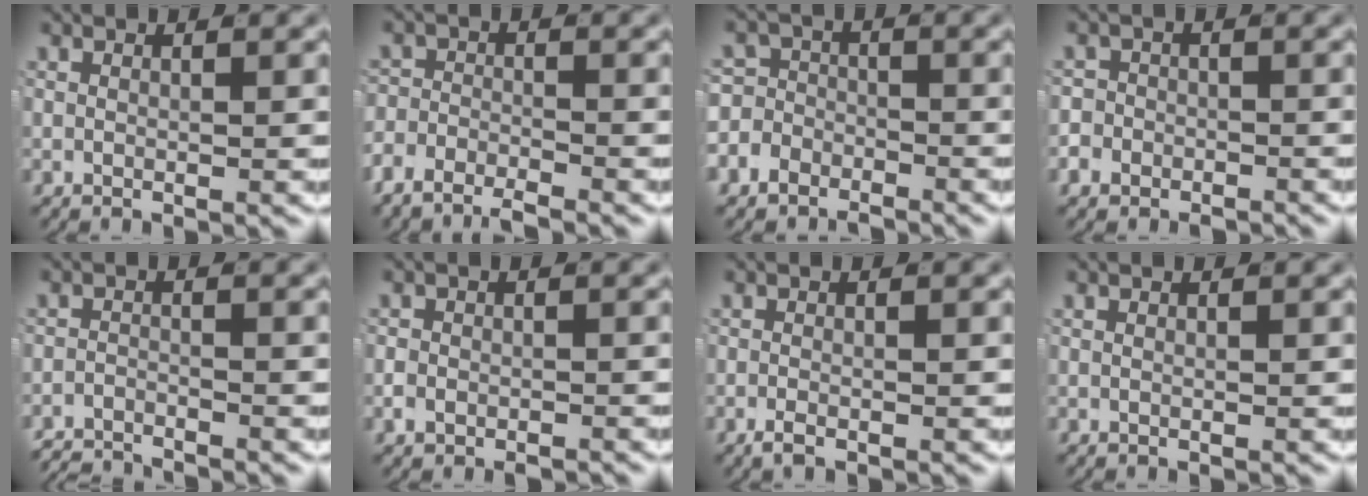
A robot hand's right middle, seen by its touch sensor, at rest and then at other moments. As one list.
[{"total": 3.9, "force": [-3.3, 1.8, 0.9], "torque": [-0.009, 0.001, -0.068]}, {"total": 7.0, "force": [-3.4, 6.0, 1.5], "torque": [-0.035, -0.022, -0.065]}, {"total": 2.9, "force": [-2.1, 2.0, 0.3], "torque": [0.007, -0.002, -0.043]}, {"total": 3.9, "force": [-3.8, 0.5, 0.0], "torque": [0.003, -0.012, -0.068]}, {"total": 1.3, "force": [-1.0, 0.6, 0.5], "torque": [-0.004, 0.000, -0.018]}, {"total": 1.5, "force": [-1.2, 0.5, 0.7], "torque": [-0.018, -0.006, -0.020]}, {"total": 0.0}]